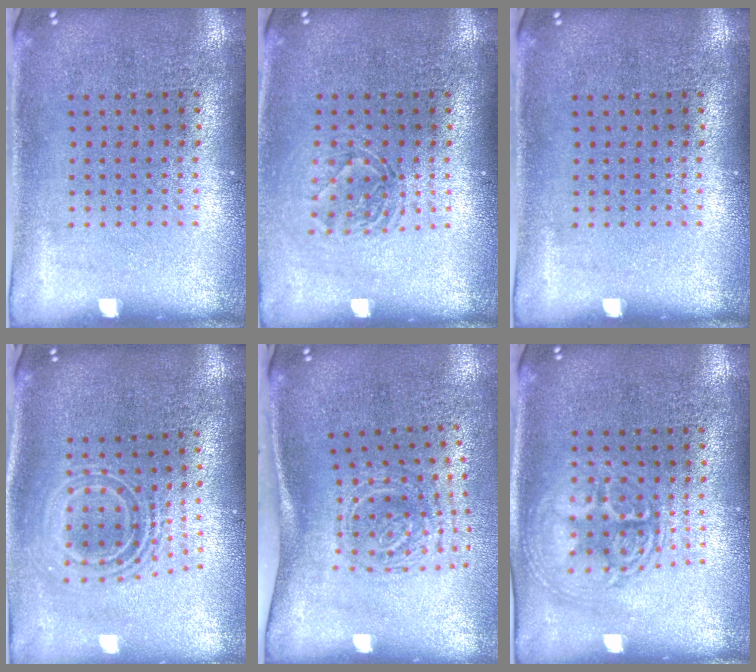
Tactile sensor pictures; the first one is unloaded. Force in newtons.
{"total": 1.3, "press": 1.1, "slide": 0.7}
{"total": 0.0}
{"total": 2.2, "press": 1.6, "slide": 1.5}
{"total": 1.9, "press": 1.3, "slide": 1.4}
{"total": 2.2, "press": 2.2, "slide": 0.3}